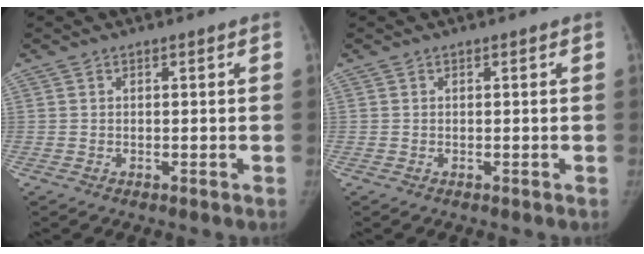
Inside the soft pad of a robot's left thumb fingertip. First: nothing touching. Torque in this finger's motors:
{"motor_torque": [0.01, 0.00, 0.25, -0.13, 0.00]}